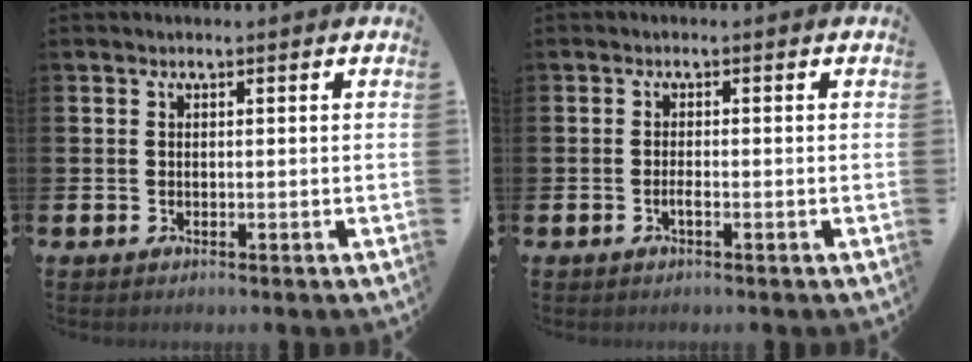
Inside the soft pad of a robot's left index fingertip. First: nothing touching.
{"total": 0.9, "force": [-0.5, 0.1, 0.8], "torque": [-0.022, 0.000, -0.006]}